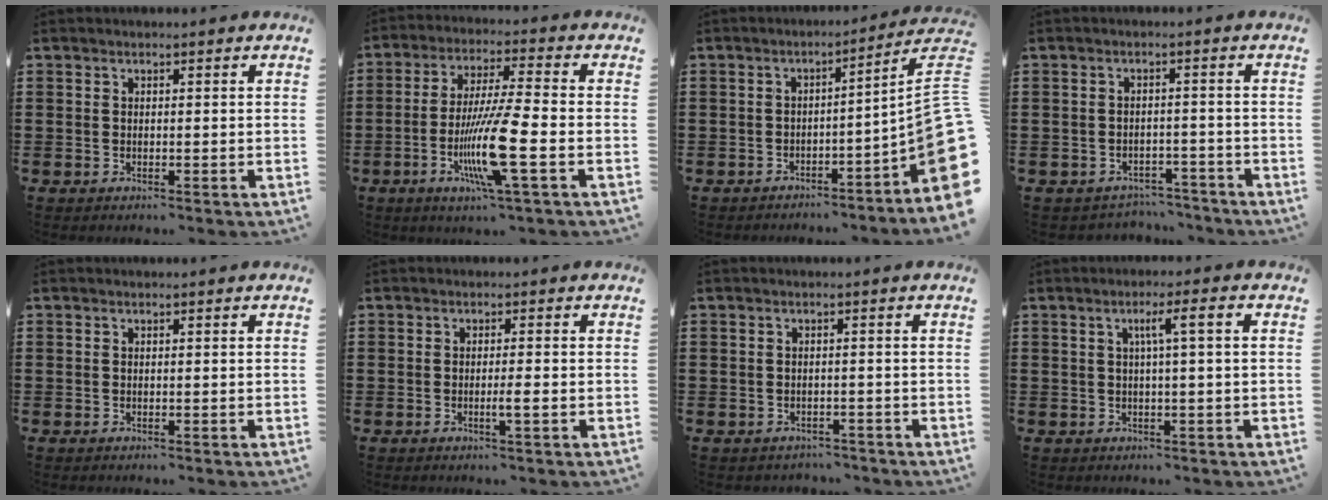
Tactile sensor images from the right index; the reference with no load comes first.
{"total": 11.7, "force": [-3.8, 0.8, 11.0], "torque": [-0.222, -0.017, -0.075]}
{"total": 7.3, "force": [-2.2, 0.9, 6.9], "torque": [-0.098, -0.023, -0.042]}
{"total": 2.6, "force": [-2.5, 0.7, 0.1], "torque": [-0.010, 0.000, -0.053]}
{"total": 0.0}
{"total": 2.2, "force": [-0.7, -0.1, 2.1], "torque": [-0.040, -0.008, -0.015]}
{"total": 1.2, "force": [-1.1, 0.4, 0.0], "torque": [-0.006, 0.002, -0.026]}
{"total": 3.6, "force": [0.4, -0.2, 3.6], "torque": [-0.065, -0.002, 0.002]}